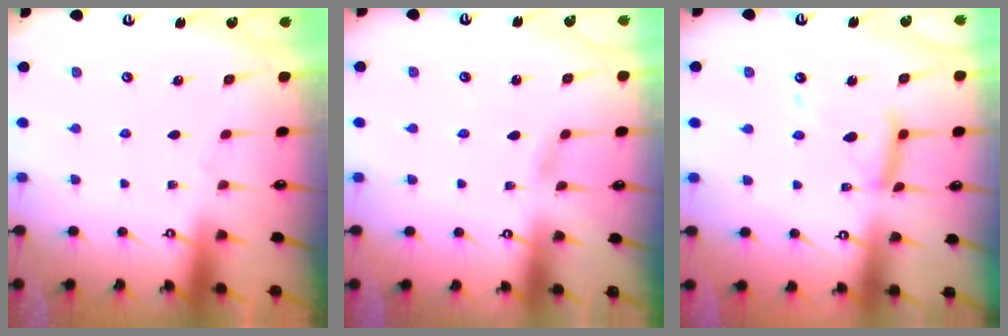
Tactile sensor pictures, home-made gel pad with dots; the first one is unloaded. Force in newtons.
{"total": 2.6, "press": 2.5, "slide": 0.3}
{"total": 13.0, "press": 12.9, "slide": 1.1}